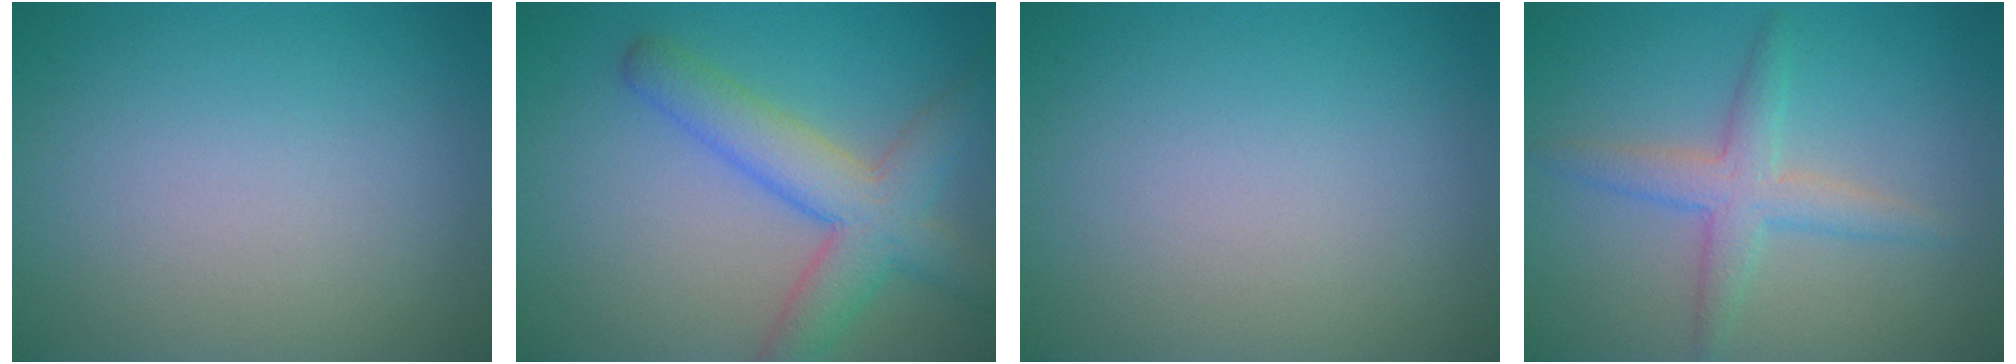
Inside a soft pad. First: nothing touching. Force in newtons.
{"total": 5.9, "press": 5.9, "slide": 0.3}
{"total": 0.0}
{"total": 3.2, "press": 3.2, "slide": 0.2}